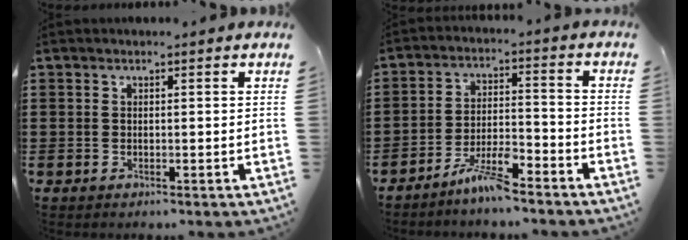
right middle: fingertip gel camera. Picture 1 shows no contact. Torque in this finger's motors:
{"motor_torque": [1.32, 0.82, 0.09, 0.04]}